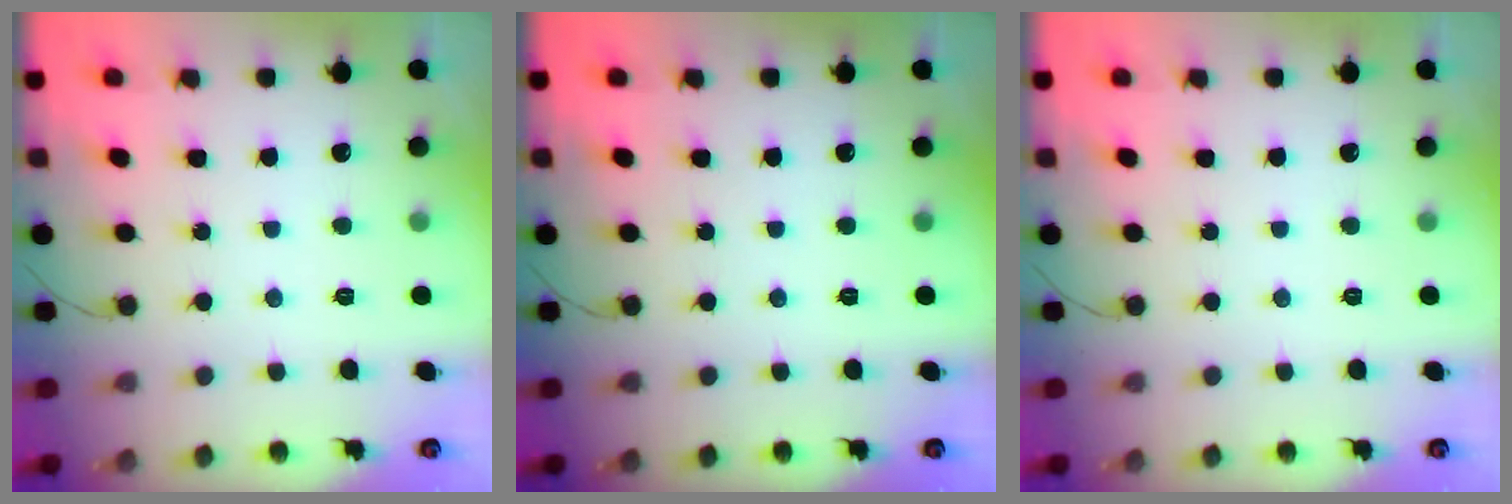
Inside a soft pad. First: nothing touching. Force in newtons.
{"total": 0.0}
{"total": 0.0}